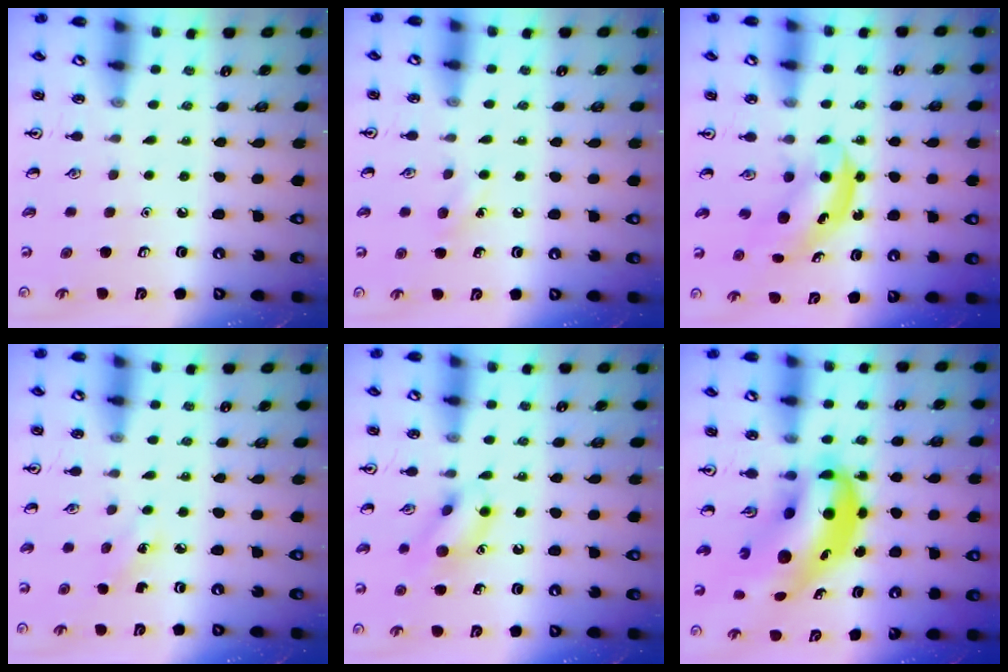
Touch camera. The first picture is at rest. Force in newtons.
{"total": 5.4, "press": 5.1, "slide": 1.7}
{"total": 5.3, "press": 5.2, "slide": 0.9}
{"total": 1.9, "press": 1.7, "slide": 0.7}
{"total": 10.7, "press": 10.7, "slide": 1.0}
{"total": 11.4, "press": 10.9, "slide": 3.2}